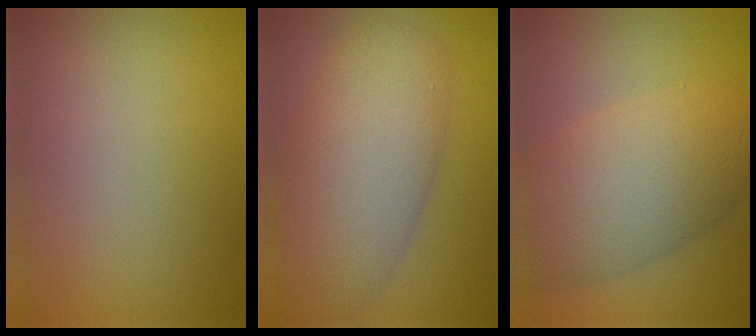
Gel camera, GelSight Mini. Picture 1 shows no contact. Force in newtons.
{"total": 9.5, "press": 9.5, "slide": 0.6}
{"total": 8.4, "press": 8.4, "slide": 0.1}